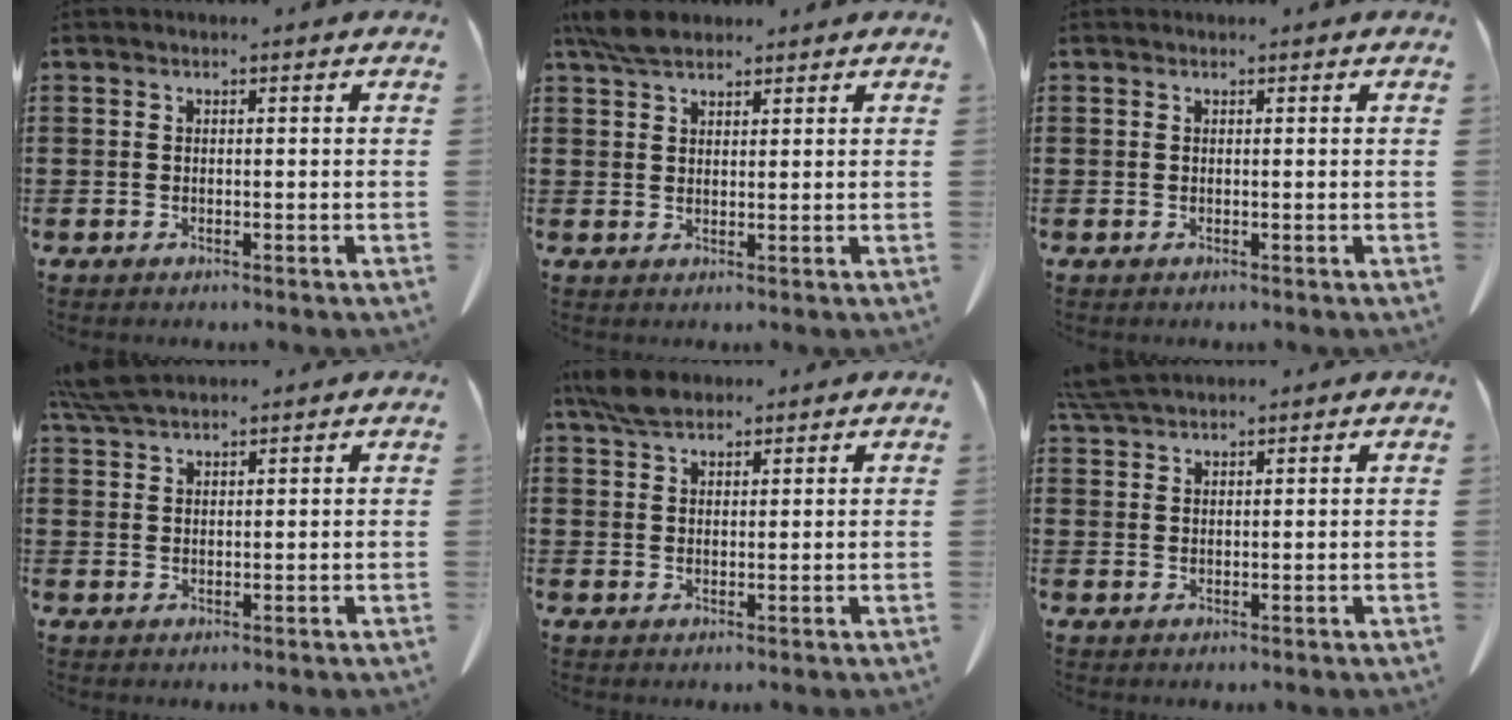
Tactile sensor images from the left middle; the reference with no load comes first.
{"total": 4.3, "force": [3.5, 1.5, 2.0], "torque": [-0.049, -0.001, 0.069]}
{"total": 0.0}
{"total": 4.8, "force": [4.2, 0.7, 2.2], "torque": [-0.056, -0.006, 0.082]}
{"total": 4.3, "force": [3.5, 1.6, 2.0], "torque": [-0.048, 0.000, 0.067]}
{"total": 4.4, "force": [4.1, 0.4, 1.7], "torque": [-0.046, -0.007, 0.079]}